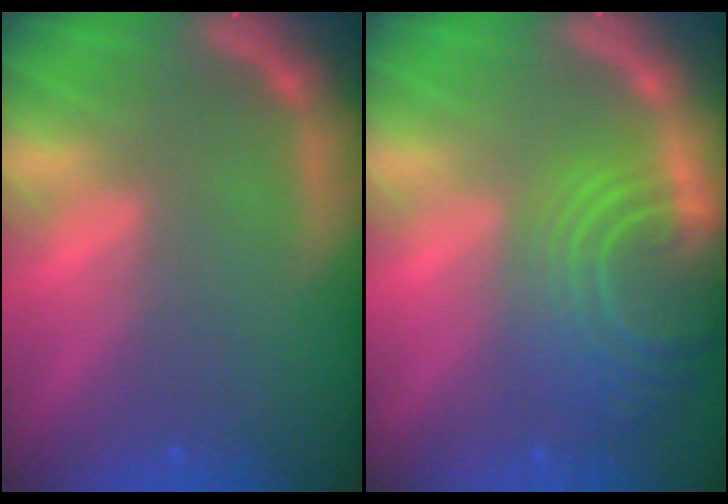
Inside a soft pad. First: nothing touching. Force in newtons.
{"total": 9.5}